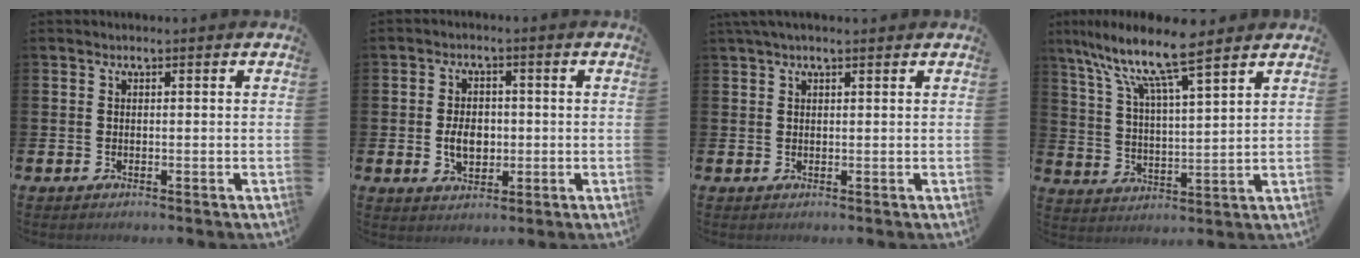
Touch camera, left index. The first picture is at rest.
{"total": 4.4, "force": [-0.4, 3.1, 3.1], "torque": [-0.038, 0.000, -0.015]}
{"total": 1.7, "force": [1.3, 0.3, 1.0], "torque": [-0.015, 0.001, 0.021]}
{"total": 9.9, "force": [8.2, 1.2, 5.3], "torque": [-0.125, -0.049, 0.139]}